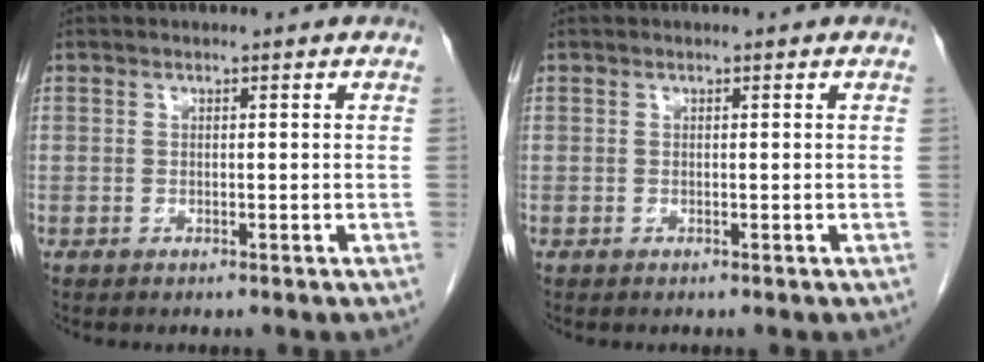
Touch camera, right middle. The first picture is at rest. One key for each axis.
{"total": 0.0}